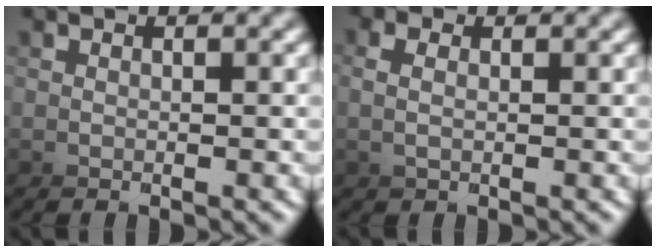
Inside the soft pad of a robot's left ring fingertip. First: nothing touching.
{"total": 2.9, "force": [-0.8, -2.6, -1.1], "torque": [0.030, 0.011, -0.019]}